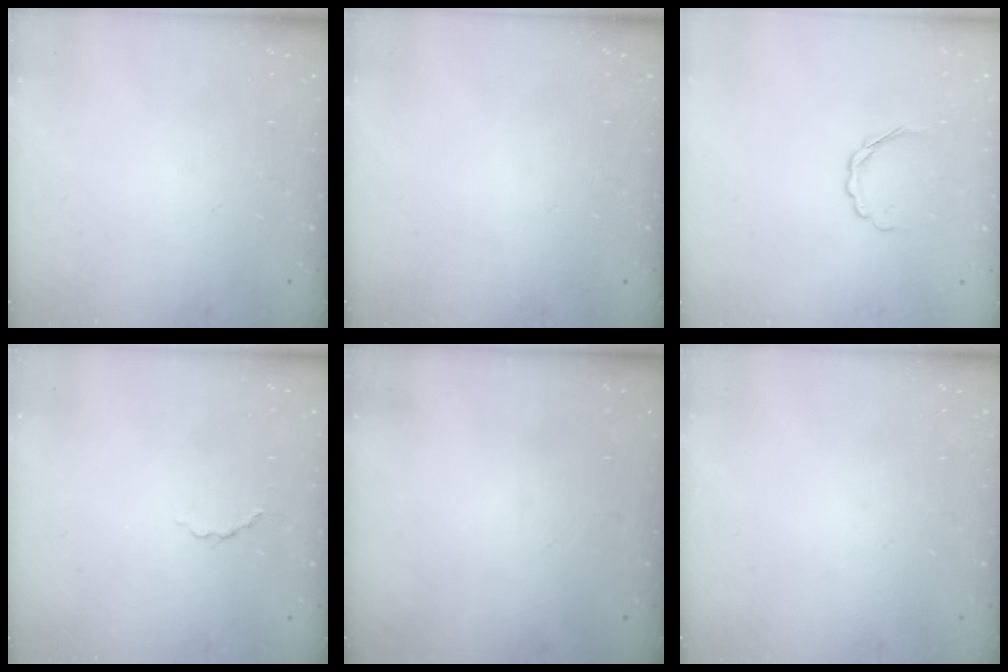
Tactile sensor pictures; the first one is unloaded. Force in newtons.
{"total": 0.0}
{"total": 3.3, "press": 3.2, "slide": 0.8}
{"total": 2.2, "press": 2.0, "slide": 0.8}
{"total": 0.0}
{"total": 0.0}